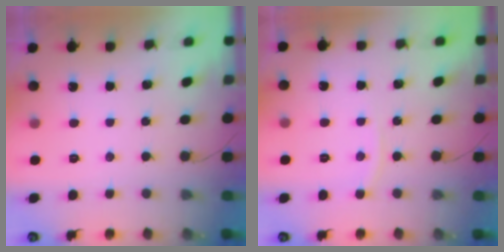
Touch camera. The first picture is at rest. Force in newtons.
{"total": 3.5, "press": 3.5, "slide": 0.5}